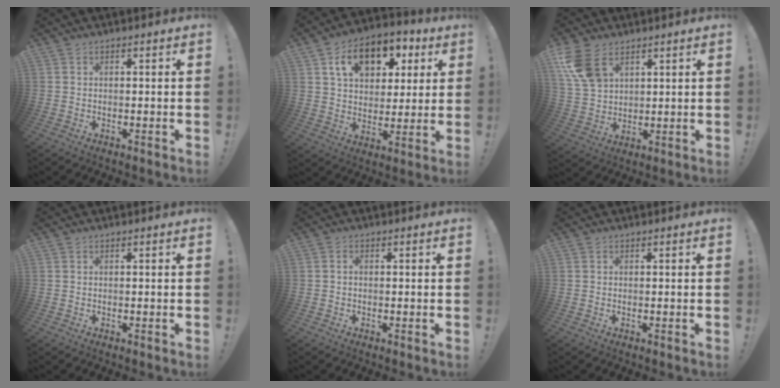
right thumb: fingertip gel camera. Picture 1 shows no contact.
{"total": 14.5, "force": [6.7, 9.9, 8.4], "torque": [-0.125, -0.022, 0.120]}
{"total": 11.5, "force": [6.0, 7.5, 6.2], "torque": [-0.116, -0.014, 0.122]}
{"total": 0.0}
{"total": 0.8, "force": [-0.2, 0.4, 0.6], "torque": [-0.013, 0.004, -0.005]}
{"total": 0.0}